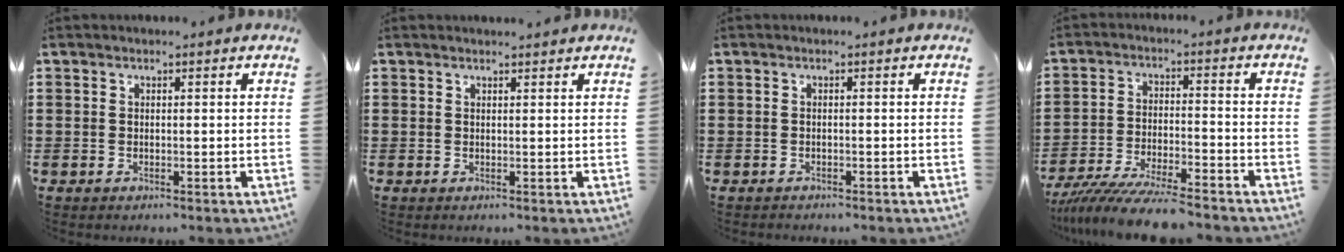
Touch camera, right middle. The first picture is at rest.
{"total": 0.7, "force": [0.7, 0.0, 0.0], "torque": [-0.001, -0.002, 0.013]}
{"total": 0.8, "force": [-0.8, 0.3, -0.2], "torque": [0.000, 0.002, -0.017]}
{"total": 9.0, "force": [-8.3, 0.4, 3.3], "torque": [-0.064, 0.004, -0.159]}